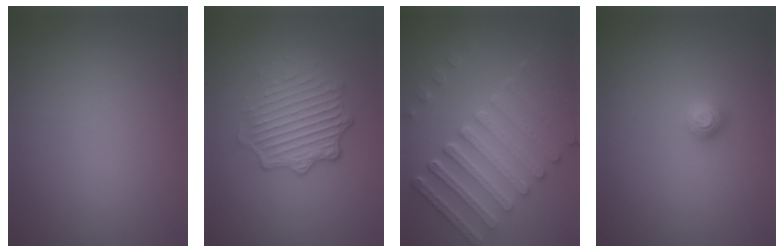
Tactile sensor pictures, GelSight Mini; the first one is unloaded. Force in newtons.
{"total": 5.0, "press": 3.6, "slide": 3.5}
{"total": 7.7, "press": 6.1, "slide": 4.8}
{"total": 1.2, "press": 1.1, "slide": 0.2}